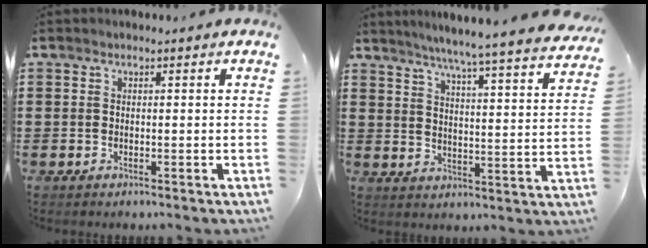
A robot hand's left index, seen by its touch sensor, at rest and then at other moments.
{"total": 5.5, "force": [5.0, -1.1, 2.2], "torque": [-0.064, -0.044, 0.079]}